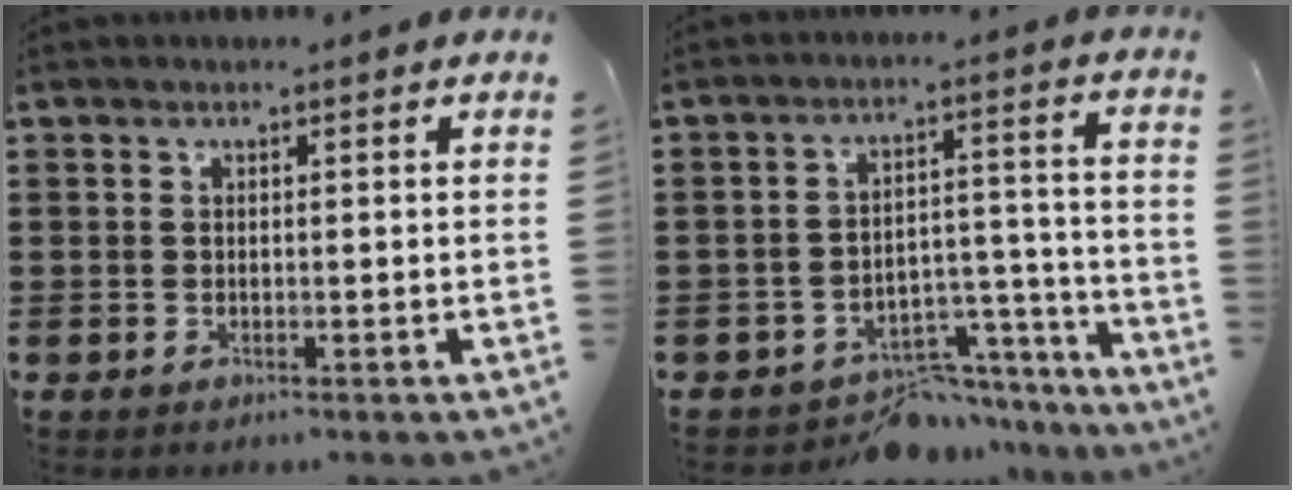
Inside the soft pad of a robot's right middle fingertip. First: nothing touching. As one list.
[{"total": 8.0, "force": [-7.3, 2.6, 2.0], "torque": [-0.022, 0.033, -0.134]}]